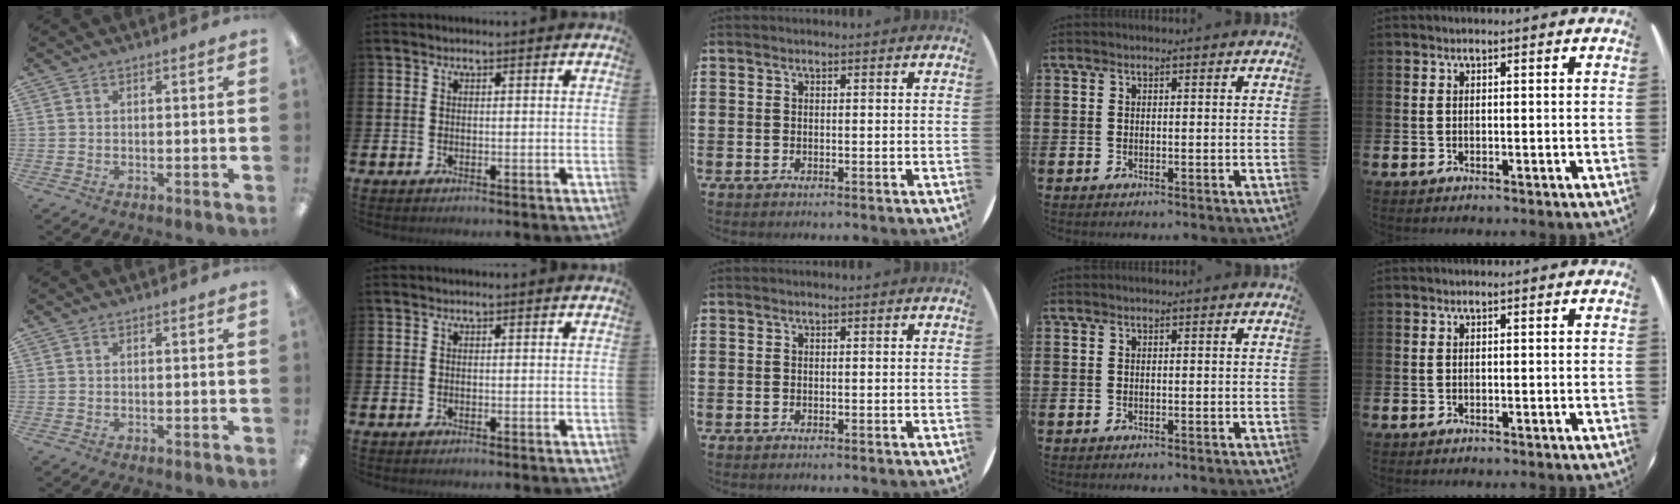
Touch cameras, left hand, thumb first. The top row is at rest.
{}